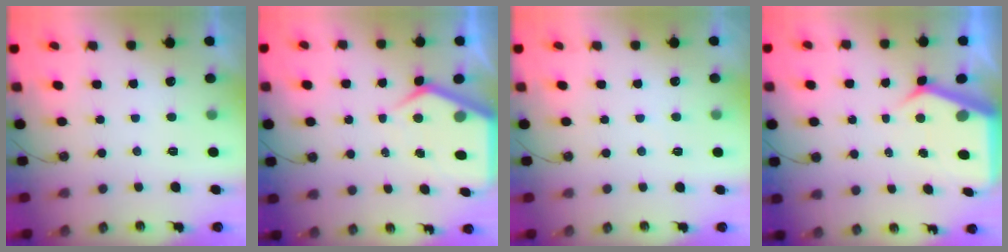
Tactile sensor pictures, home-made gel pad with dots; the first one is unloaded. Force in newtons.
{"total": 7.0, "press": 7.0, "slide": 0.7}
{"total": 3.8, "press": 3.8, "slide": 0.5}
{"total": 6.2, "press": 6.1, "slide": 0.8}